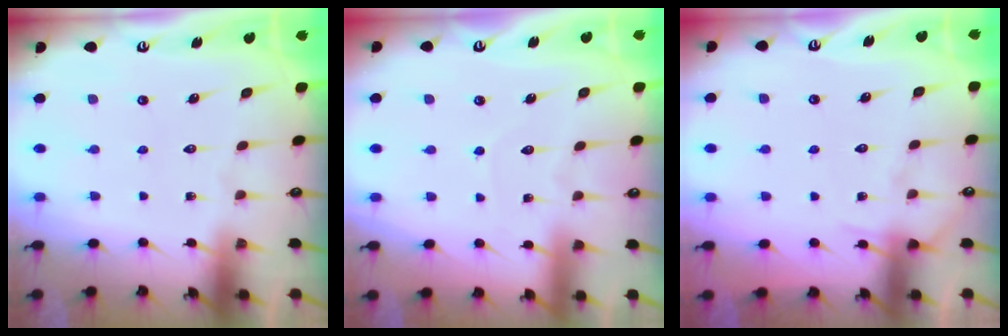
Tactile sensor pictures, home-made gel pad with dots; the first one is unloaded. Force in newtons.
{"total": 2.5, "press": 2.5, "slide": 0.2}
{"total": 5.7, "press": 5.7, "slide": 0.7}